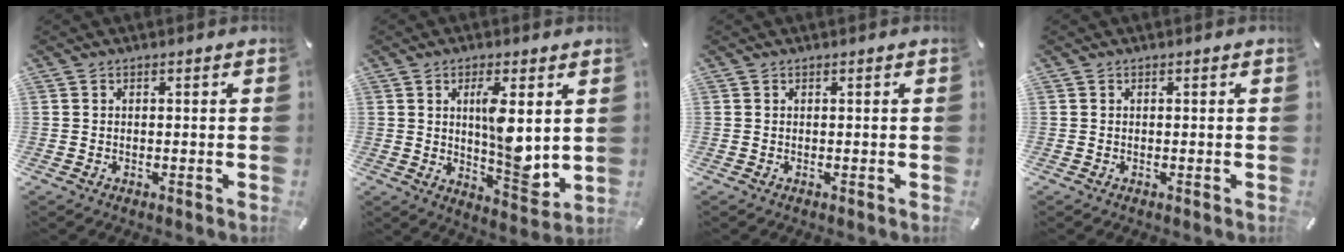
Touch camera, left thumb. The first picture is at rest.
{"total": 10.7, "force": [2.6, 4.0, 9.7], "torque": [-0.154, -0.032, 0.035]}
{"total": 0.0}
{"total": 0.0}